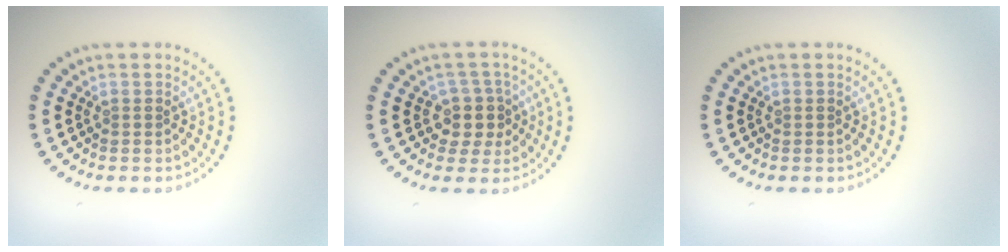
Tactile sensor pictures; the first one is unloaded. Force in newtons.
{"total": 2.8, "press": 2.4, "slide": 1.5}
{"total": 0.0}